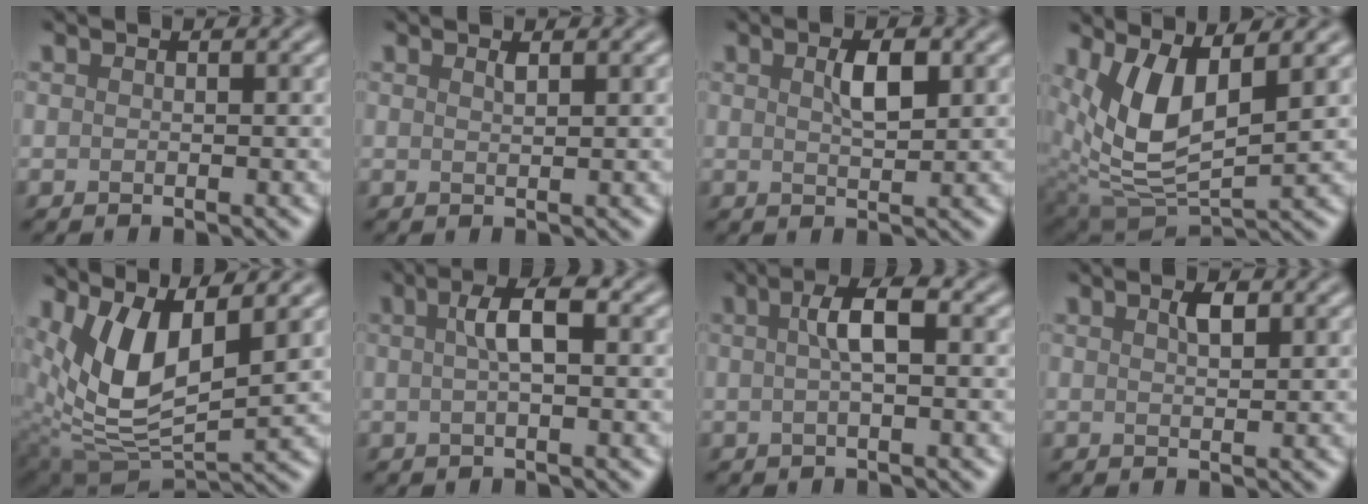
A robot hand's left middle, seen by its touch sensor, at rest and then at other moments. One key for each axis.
{"total": 0.7, "fx": 0.6, "fy": 0.1, "fz": 0.4, "tx": -0.003, "ty": -0.002, "tz": 0.010}
{"total": 2.6, "fx": 0.9, "fy": 1.0, "fz": 2.2, "tx": -0.042, "ty": 0.001, "tz": 0.017}
{"total": 7.6, "fx": 2.6, "fy": 3.4, "fz": 6.2, "tx": -0.134, "ty": -0.015, "tz": 0.051}
{"total": 8.8, "fx": 3.3, "fy": 3.7, "fz": 7.3, "tx": -0.149, "ty": -0.009, "tz": 0.059}
{"total": 2.9, "fx": 0.5, "fy": 0.7, "fz": 2.8, "tx": -0.050, "ty": 0.010, "tz": 0.005}
{"total": 2.9, "fx": 0.4, "fy": 0.7, "fz": 2.8, "tx": -0.050, "ty": 0.010, "tz": 0.004}
{"total": 1.5, "fx": 0.8, "fy": 0.5, "fz": 1.2, "tx": -0.022, "ty": 0.001, "tz": 0.014}